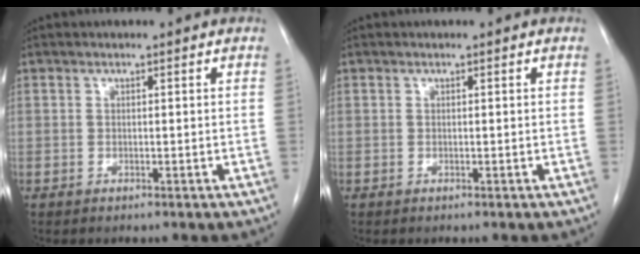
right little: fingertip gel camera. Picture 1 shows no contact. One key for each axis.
{"total": 0.0}